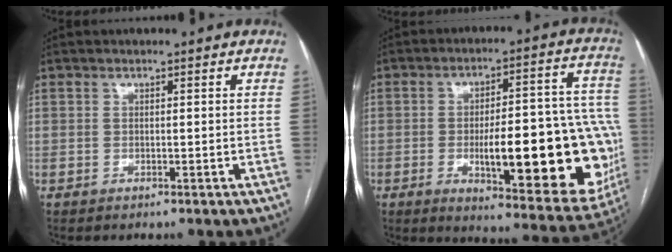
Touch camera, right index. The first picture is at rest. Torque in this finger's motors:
{"motor_torque": [2.14, 0.00, 0.97, 0.21]}